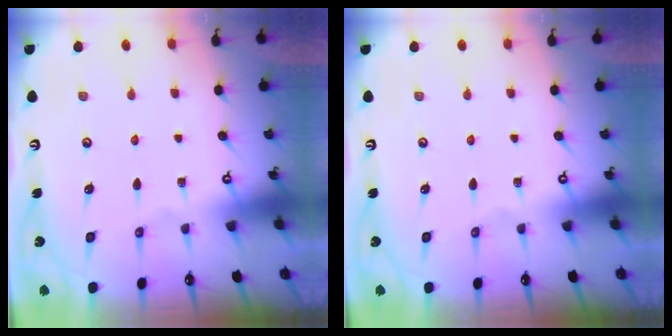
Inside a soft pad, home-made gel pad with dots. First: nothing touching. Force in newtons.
{"total": 0.0}